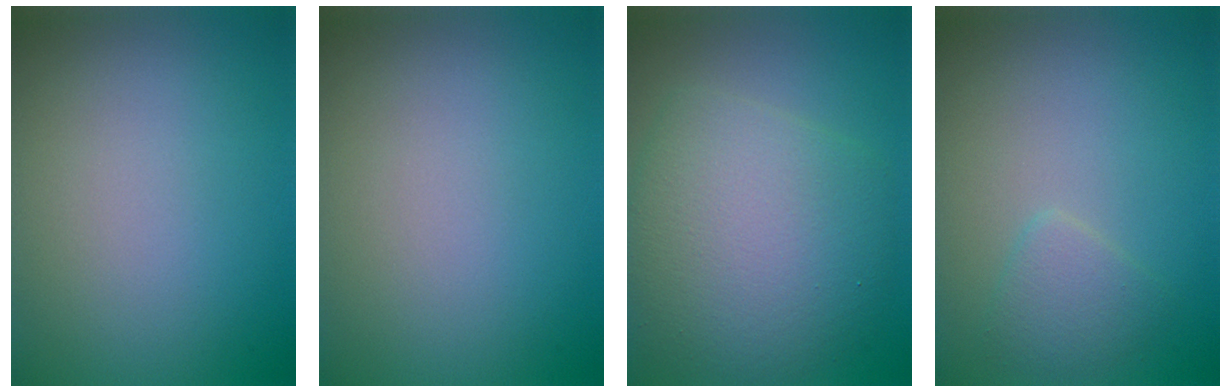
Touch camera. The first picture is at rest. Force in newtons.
{"total": 0.0}
{"total": 8.1, "press": 8.1, "slide": 0.4}
{"total": 1.8, "press": 1.8, "slide": 0.1}